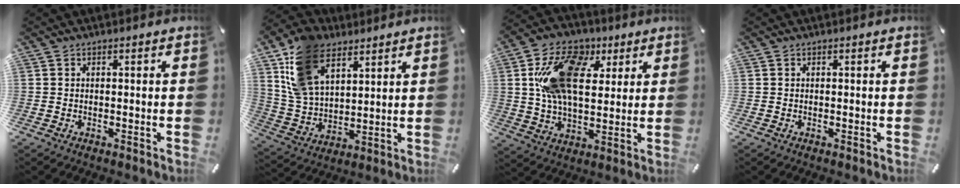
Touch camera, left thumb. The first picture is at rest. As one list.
[{"total": 14.9, "force": [8.3, 9.4, 8.0], "torque": [-0.207, -0.022, 0.158]}, {"total": 20.1, "force": [5.5, 13.2, 14.1], "torque": [-0.262, 0.019, 0.096]}, {"total": 0.0}]